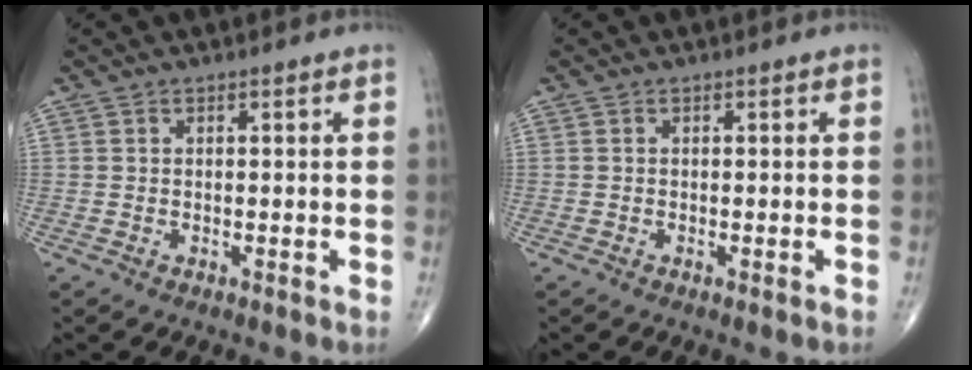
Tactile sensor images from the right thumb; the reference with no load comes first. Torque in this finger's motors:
{"motor_torque": [-0.31, -0.14, 0.29, 0.25, -0.04]}